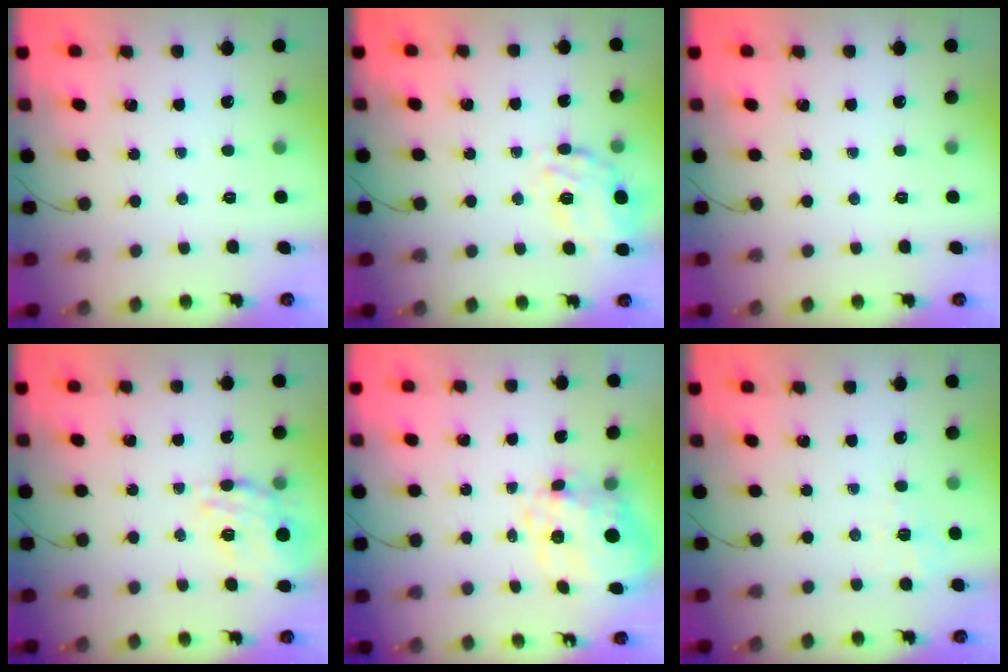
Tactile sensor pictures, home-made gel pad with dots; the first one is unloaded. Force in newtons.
{"total": 19.0, "press": 18.9, "slide": 1.8}
{"total": 0.0}
{"total": 17.4, "press": 17.0, "slide": 3.4}
{"total": 12.1, "press": 11.7, "slide": 3.1}
{"total": 2.0, "press": 0.8, "slide": 1.8}